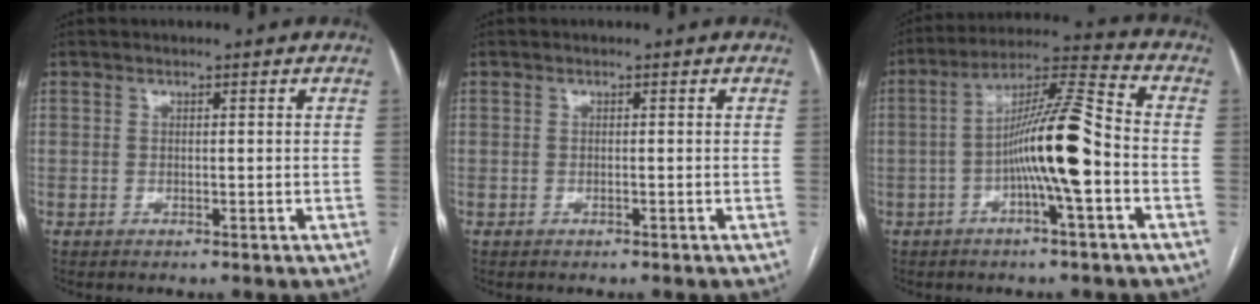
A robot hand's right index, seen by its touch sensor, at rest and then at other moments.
{"total": 0.0}
{"total": 12.3, "force": [-2.8, 0.5, 12.0], "torque": [-0.217, 0.018, -0.053]}